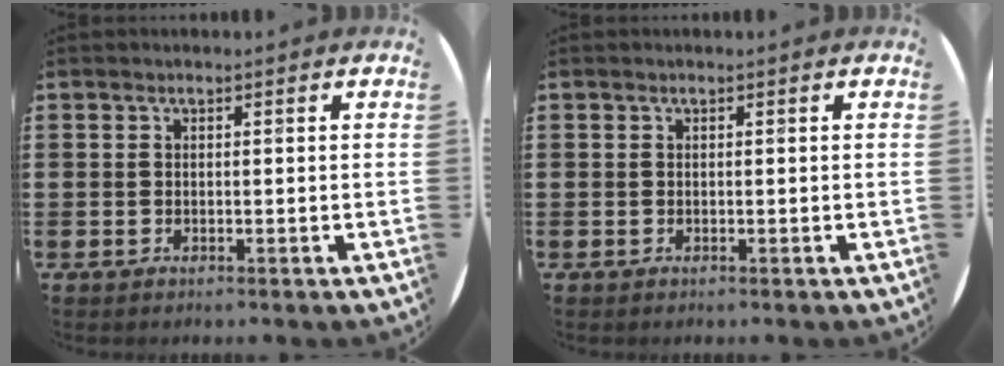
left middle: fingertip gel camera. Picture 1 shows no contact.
{"total": 0.0}